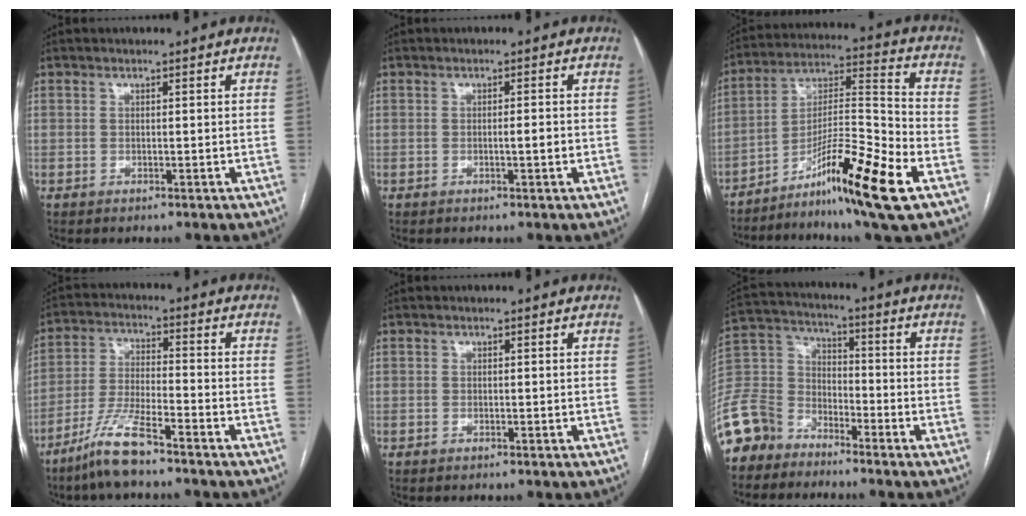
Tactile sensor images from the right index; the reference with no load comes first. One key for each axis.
{"total": 1.7, "fx": -0.4, "fy": 0.2, "fz": 1.6, "tx": -0.027, "ty": 0.000, "tz": -0.008}
{"total": 17.1, "fx": -9.3, "fy": 0.2, "fz": 14.3, "tx": -0.263, "ty": -0.011, "tz": -0.156}
{"total": 8.5, "fx": -6.4, "fy": 0.7, "fz": 5.5, "tx": -0.120, "ty": -0.016, "tz": -0.127}
{"total": 0.0}
{"total": 15.8, "fx": -12.0, "fy": 9.3, "fz": 4.4, "tx": -0.130, "ty": 0.027, "tz": -0.233}